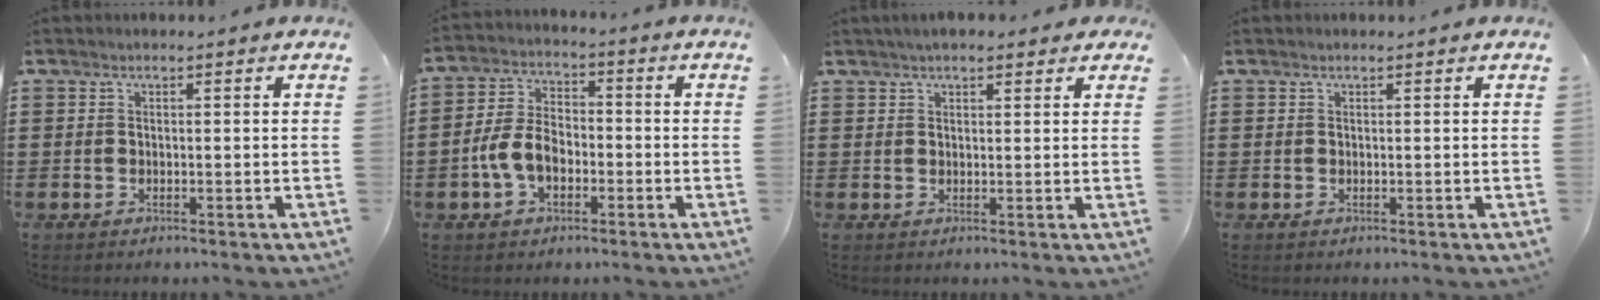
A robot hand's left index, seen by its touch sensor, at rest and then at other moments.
{"total": 6.7, "force": [-2.3, 4.2, 4.7], "torque": [-0.118, 0.004, -0.051]}
{"total": 2.7, "force": [2.2, 0.8, 1.4], "torque": [-0.033, 0.007, 0.039]}
{"total": 0.0}